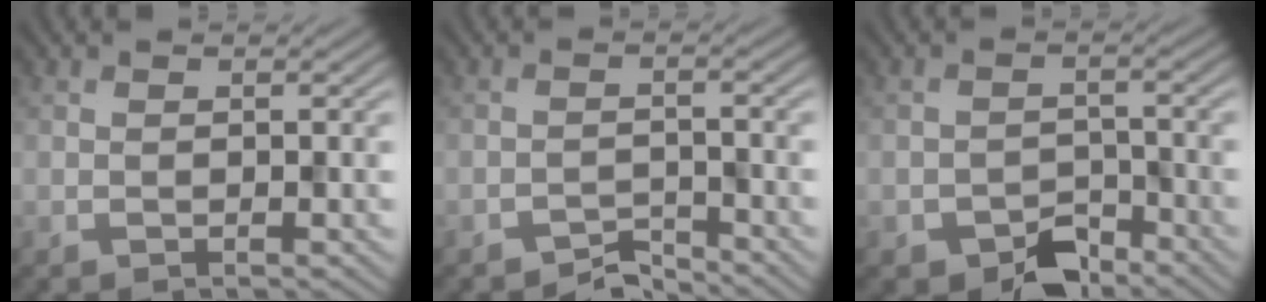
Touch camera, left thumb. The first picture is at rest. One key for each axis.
{"total": 2.5, "fx": -2.4, "fy": 0.4, "fz": 0.5, "tx": -0.003, "ty": 0.005, "tz": -0.050}
{"total": 4.6, "fx": -3.3, "fy": 2.5, "fz": 1.9, "tx": -0.031, "ty": -0.002, "tz": -0.062}